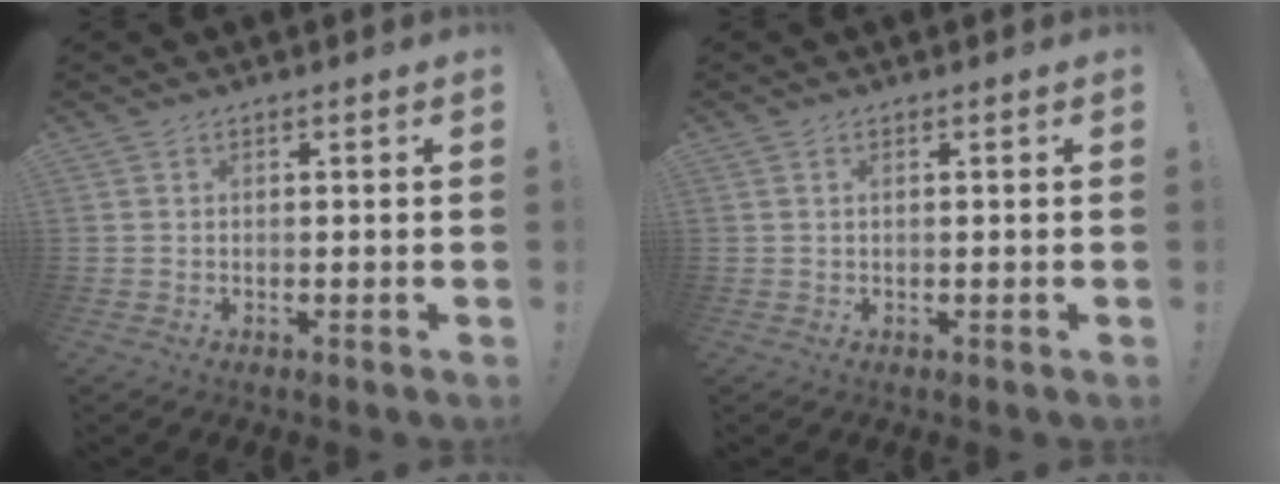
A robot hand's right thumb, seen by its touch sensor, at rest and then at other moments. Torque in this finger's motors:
{"motor_torque": [-0.05, -0.07, 0.17, 0.16, 0.01]}